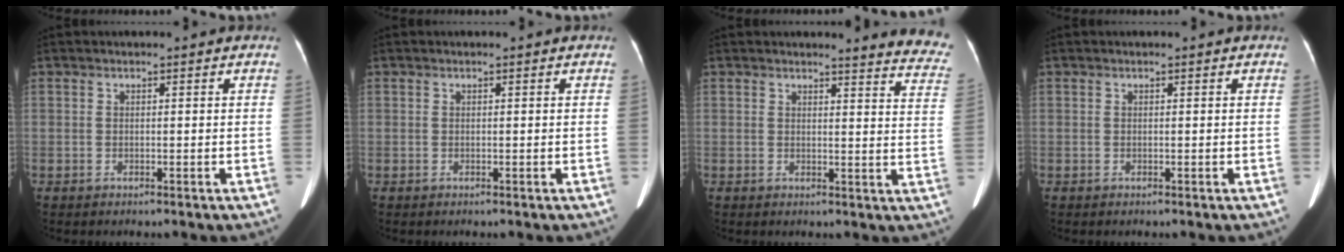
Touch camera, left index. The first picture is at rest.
{"total": 0.0}
{"total": 10.6, "force": [10.3, 0.6, 2.1], "torque": [0.006, -0.088, 0.075]}
{"total": 0.0}